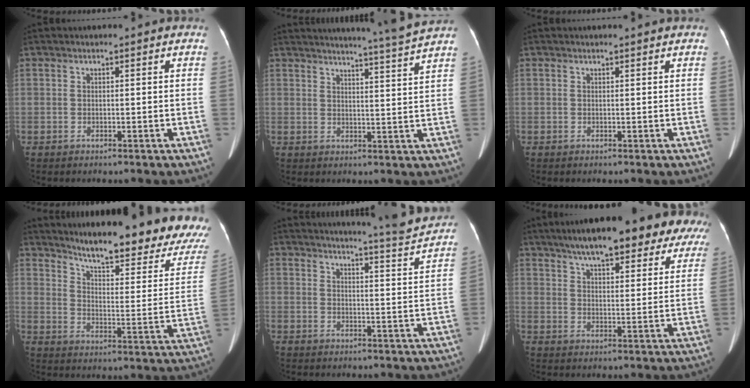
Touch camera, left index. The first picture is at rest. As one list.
[{"total": 9.2, "force": [8.5, -2.6, 2.4], "torque": [-0.040, -0.034, 0.108]}, {"total": 0.8, "force": [0.8, 0.2, 0.2], "torque": [-0.009, 0.011, 0.012]}, {"total": 23.3, "force": [19.5, 2.7, 12.4], "torque": [-0.175, -0.070, 0.249]}, {"total": 9.9, "force": [9.6, -1.3, 2.1], "torque": [-0.042, -0.031, 0.122]}, {"total": 21.1, "force": [16.7, 4.9, 11.9], "torque": [-0.167, 0.037, 0.215]}]